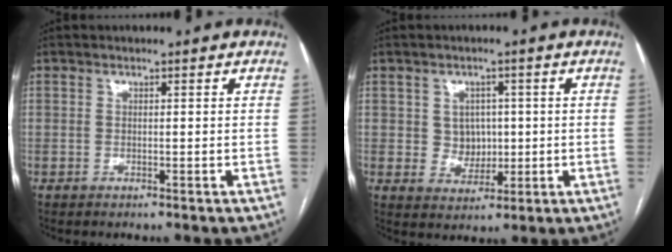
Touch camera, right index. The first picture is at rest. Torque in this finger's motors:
{"motor_torque": [0.33, 0.25, 0.04, 0.00]}